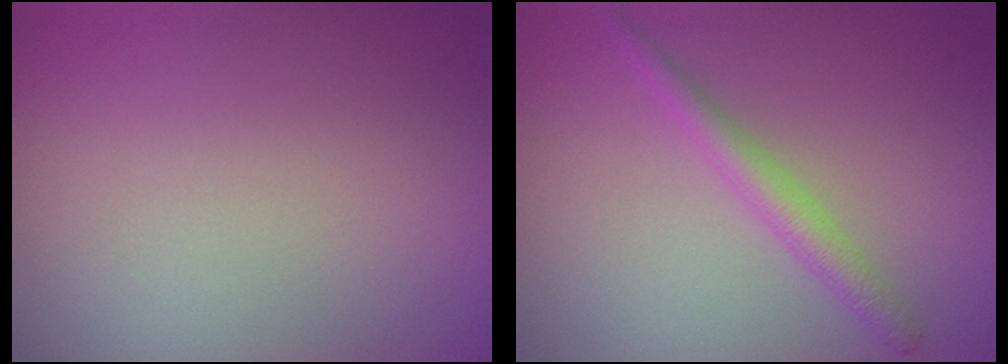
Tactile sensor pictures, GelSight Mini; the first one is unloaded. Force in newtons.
{"total": 2.2, "press": 2.2, "slide": 0.0}